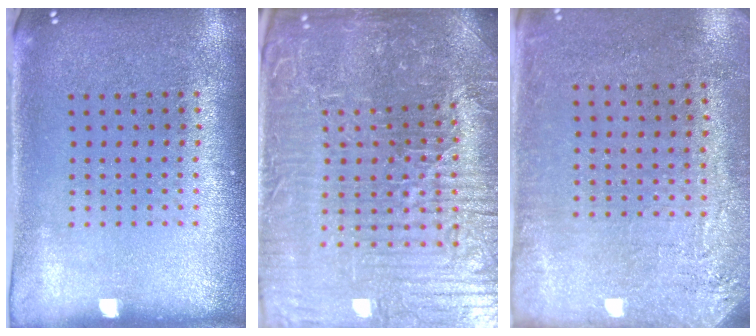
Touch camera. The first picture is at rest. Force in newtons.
{"total": 6.2, "press": 5.8, "slide": 2.1}
{"total": 2.7, "press": 2.3, "slide": 1.4}